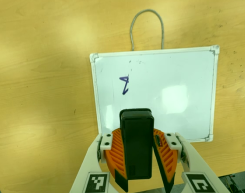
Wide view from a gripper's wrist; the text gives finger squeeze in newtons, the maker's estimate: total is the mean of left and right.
{"total": 9.9, "left": 10.0, "right": 9.8}